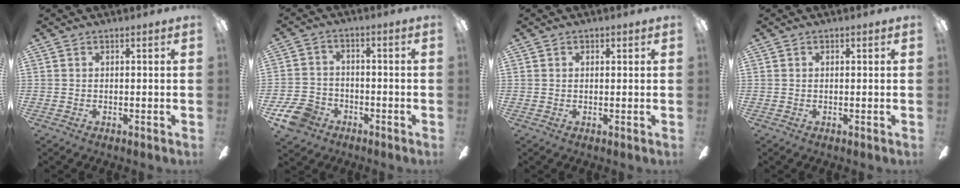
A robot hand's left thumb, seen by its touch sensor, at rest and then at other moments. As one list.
[{"total": 8.7, "force": [-5.3, 6.1, 3.4], "torque": [-0.083, 0.036, -0.099]}, {"total": 0.7, "force": [0.4, 0.6, 0.2], "torque": [0.004, 0.000, 0.005]}, {"total": 0.0}]